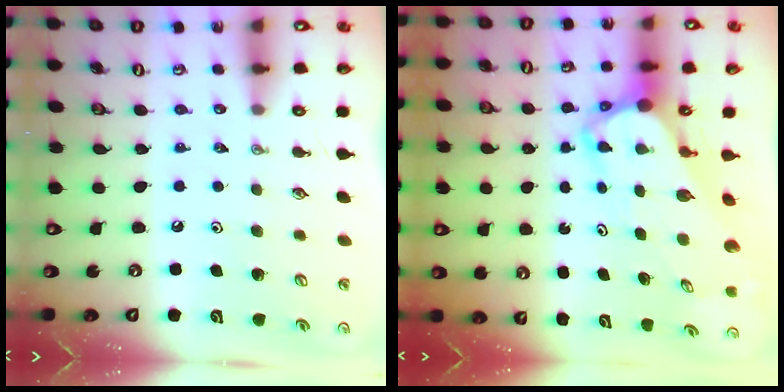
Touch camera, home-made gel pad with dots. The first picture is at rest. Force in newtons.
{"total": 5.0, "press": 4.9, "slide": 0.4}